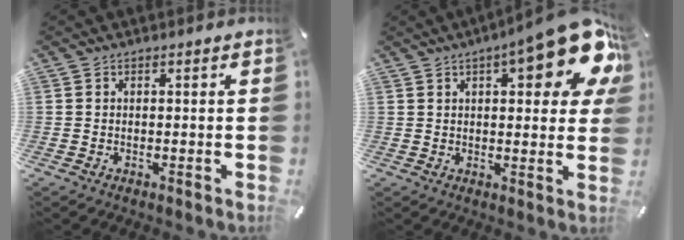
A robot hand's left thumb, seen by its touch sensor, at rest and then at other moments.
{"total": 17.6, "force": [8.2, 5.5, 14.6], "torque": [-0.190, -0.042, 0.125]}